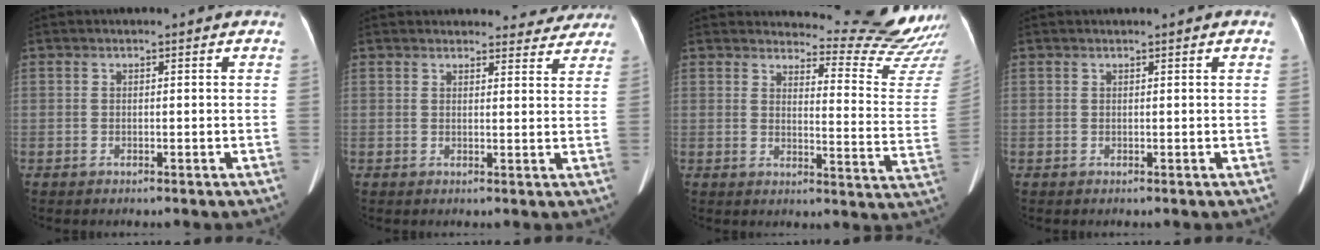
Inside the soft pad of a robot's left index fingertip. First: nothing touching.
{"total": 8.4, "force": [8.0, 2.6, 0.9], "torque": [0.021, 0.003, 0.071]}
{"total": 15.4, "force": [15.4, 0.2, 1.2], "torque": [0.000, -0.139, 0.156]}
{"total": 1.0, "force": [0.7, -0.1, 0.6], "torque": [-0.010, 0.014, 0.014]}